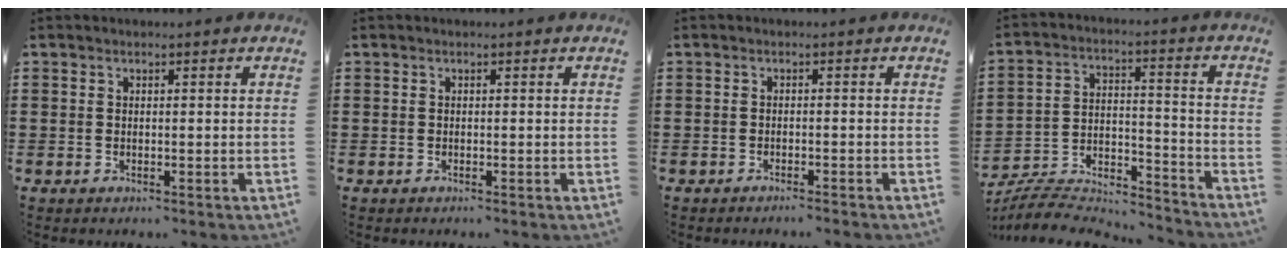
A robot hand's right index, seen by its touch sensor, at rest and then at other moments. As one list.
[{"total": 0.0}, {"total": 1.1, "force": [-1.0, -0.2, 0.2], "torque": [-0.005, 0.001, -0.021]}, {"total": 6.6, "force": [-6.3, 1.3, 1.2], "torque": [-0.028, 0.003, -0.128]}]